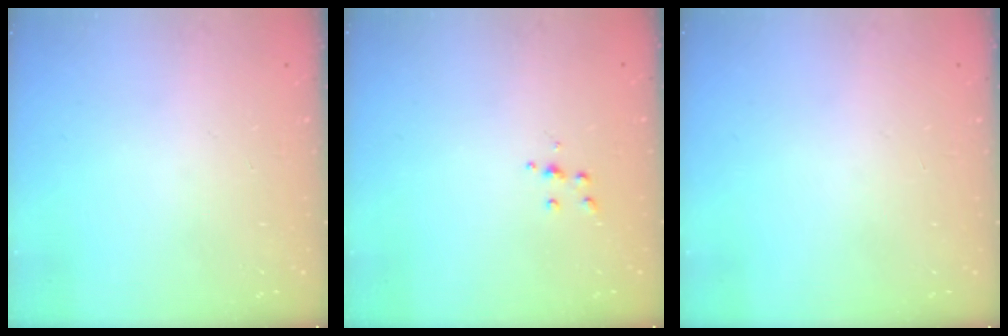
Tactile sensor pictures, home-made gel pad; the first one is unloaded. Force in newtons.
{"total": 3.5, "press": 3.5, "slide": 0.3}
{"total": 0.0}